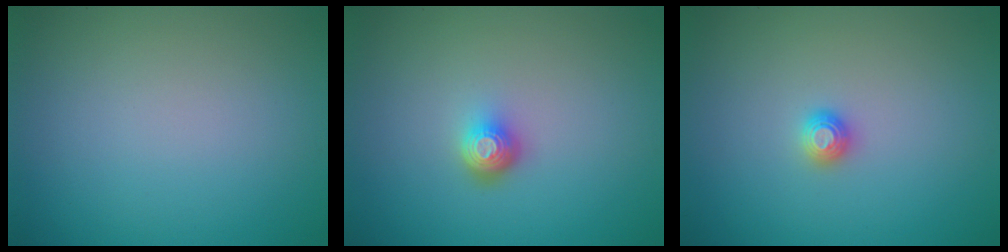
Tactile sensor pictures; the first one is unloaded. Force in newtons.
{"total": 2.0, "press": 1.5, "slide": 1.4}
{"total": 1.2, "press": 1.1, "slide": 0.3}